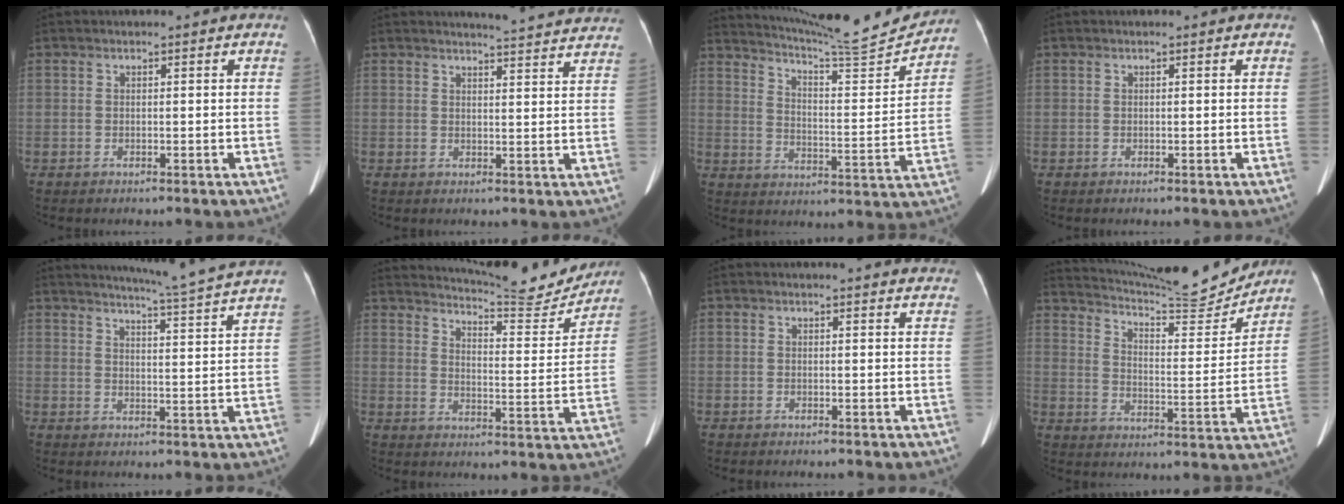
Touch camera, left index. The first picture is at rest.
{"total": 12.4, "force": [12.1, 0.5, 2.9], "torque": [-0.026, -0.026, 0.125]}
{"total": 16.9, "force": [16.4, -0.3, 4.3], "torque": [-0.082, -0.057, 0.228]}
{"total": 0.0}
{"total": 14.9, "force": [13.8, -2.3, 5.2], "torque": [-0.095, -0.049, 0.168]}
{"total": 15.2, "force": [14.8, 1.1, 3.2], "torque": [-0.054, -0.055, 0.188]}
{"total": 8.0, "force": [7.8, 0.9, 1.9], "torque": [-0.008, -0.002, 0.063]}
{"total": 18.6, "force": [17.8, 1.1, 5.3], "torque": [-0.098, -0.044, 0.250]}